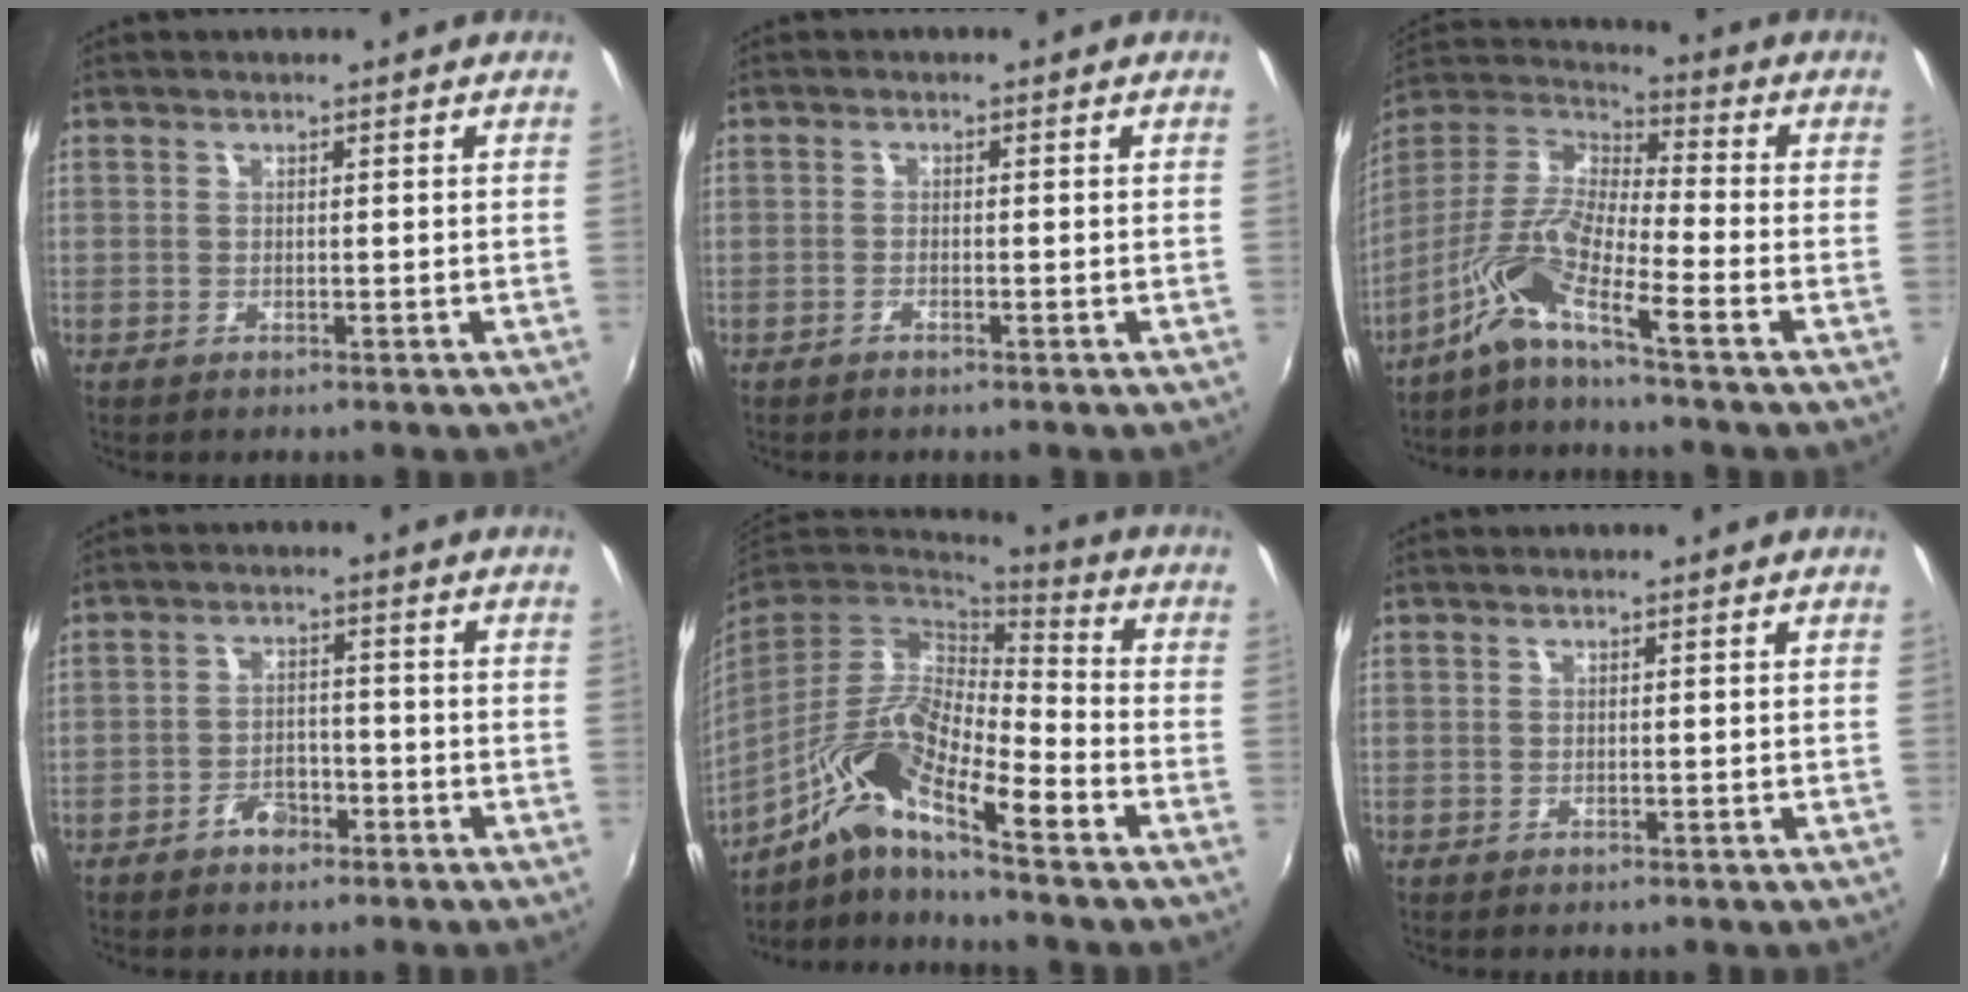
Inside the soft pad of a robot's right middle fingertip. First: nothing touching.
{"total": 0.9, "force": [-0.8, 0.1, 0.5], "torque": [-0.013, 0.000, -0.019]}
{"total": 9.8, "force": [-6.2, 0.6, 7.5], "torque": [-0.152, 0.006, -0.134]}
{"total": 4.2, "force": [-3.0, 2.5, 1.8], "torque": [-0.042, 0.008, -0.043]}
{"total": 13.5, "force": [-8.5, 2.7, 10.1], "torque": [-0.186, -0.005, -0.174]}
{"total": 0.0}